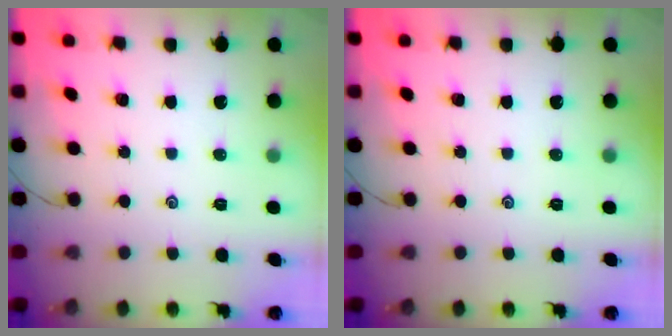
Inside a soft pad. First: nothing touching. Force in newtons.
{"total": 0.0}